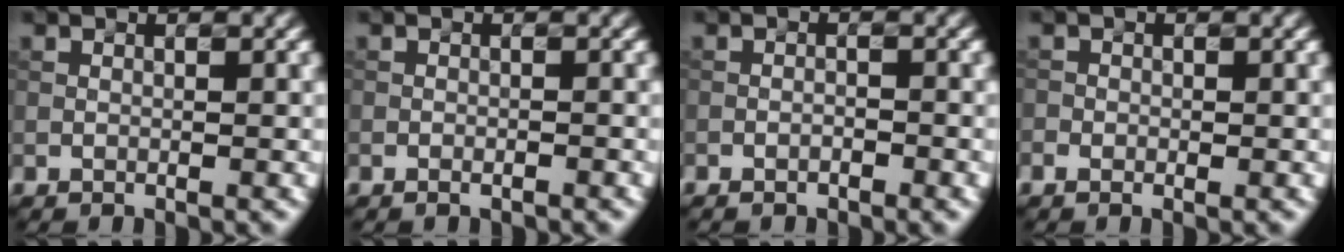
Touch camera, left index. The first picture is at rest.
{"total": 0.8, "force": [-0.6, 0.3, 0.5], "torque": [-0.007, -0.001, -0.009]}
{"total": 1.3, "force": [-0.9, 0.4, 0.9], "torque": [-0.016, 0.000, -0.016]}
{"total": 0.9, "force": [-0.4, 0.7, 0.4], "torque": [-0.005, -0.001, -0.007]}